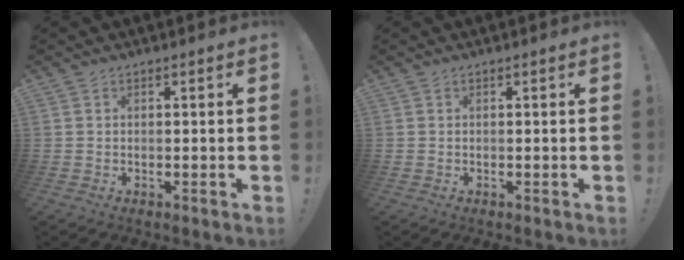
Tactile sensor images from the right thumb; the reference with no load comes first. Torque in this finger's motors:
{"motor_torque": [0.00, 0.00, 0.00, 0.00, 0.00]}